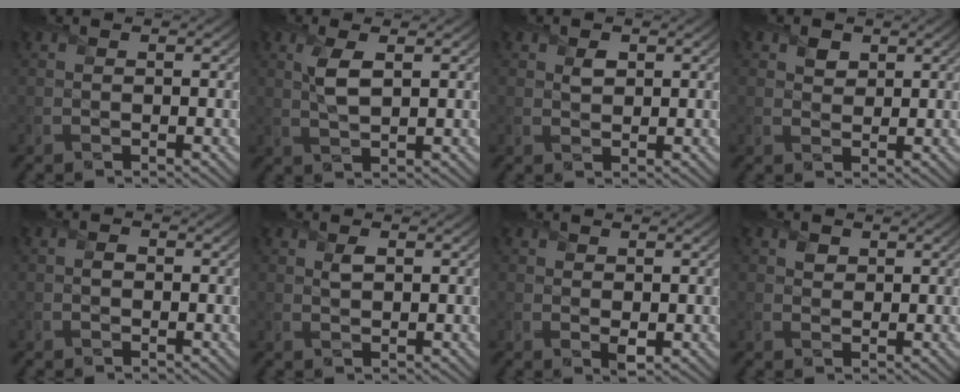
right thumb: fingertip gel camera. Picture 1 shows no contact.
{"total": 3.6, "force": [1.2, 1.3, 3.1], "torque": [-0.074, 0.001, 0.024]}
{"total": 1.7, "force": [0.7, 1.3, 0.9], "torque": [-0.018, -0.005, 0.014]}
{"total": 2.2, "force": [1.2, 1.7, 0.8], "torque": [-0.020, -0.006, 0.021]}
{"total": 0.9, "force": [-0.2, 0.7, 0.4], "torque": [-0.005, -0.005, -0.010]}
{"total": 1.4, "force": [0.6, 0.9, 0.9], "torque": [-0.022, -0.005, 0.011]}
{"total": 1.5, "force": [0.3, 1.1, 1.0], "torque": [-0.019, -0.009, 0.007]}
{"total": 1.7, "force": [0.7, 1.4, 0.5], "torque": [-0.010, -0.005, 0.012]}